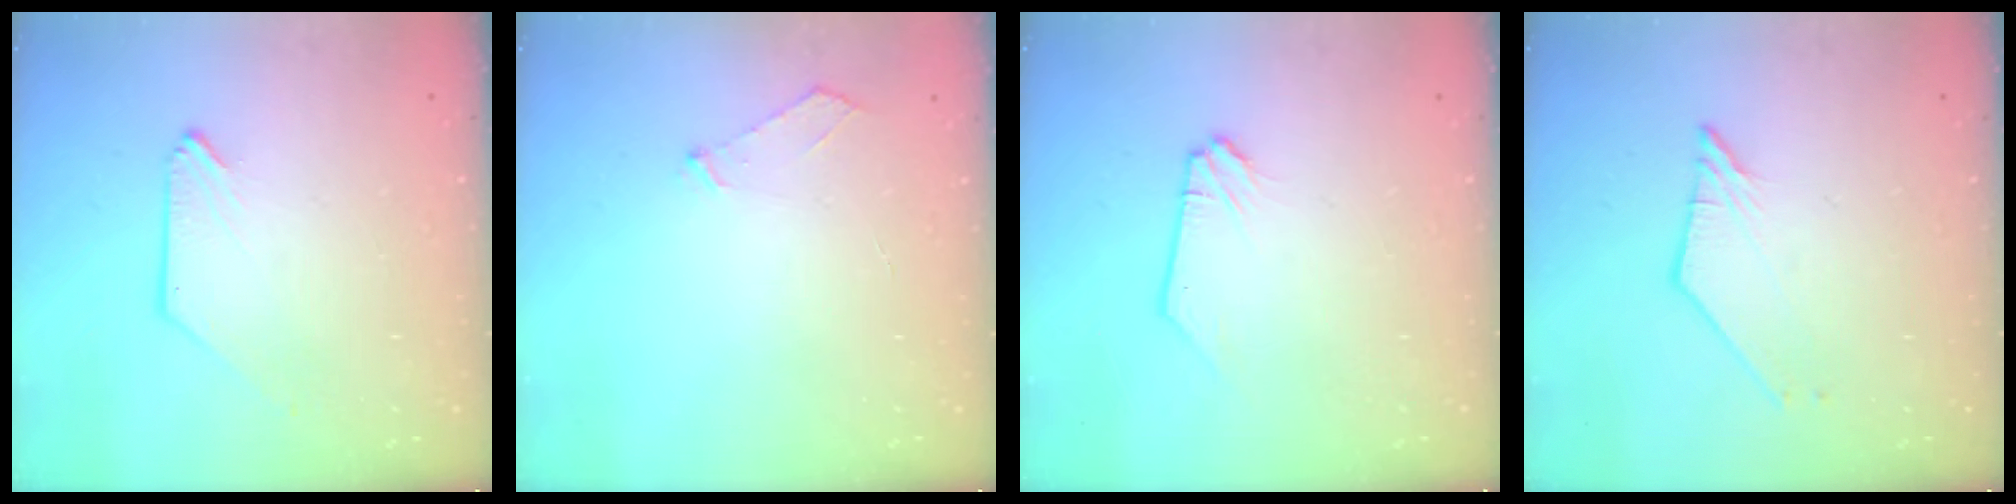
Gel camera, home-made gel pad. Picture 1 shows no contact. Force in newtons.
{"total": 3.9, "press": 3.9, "slide": 0.5}
{"total": 0.0}
{"total": 2.7, "press": 2.7, "slide": 0.2}